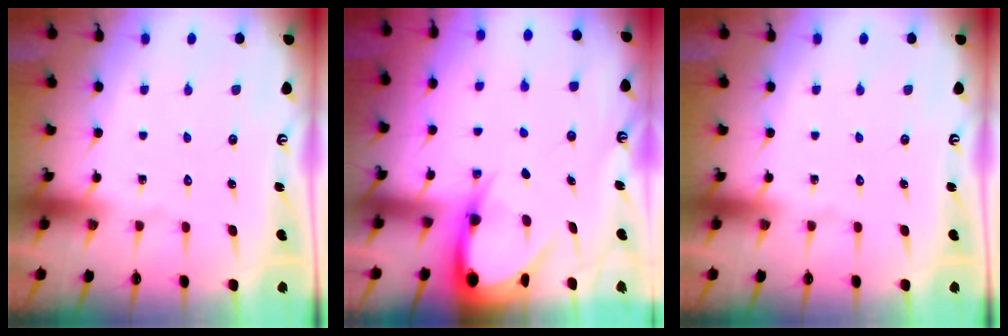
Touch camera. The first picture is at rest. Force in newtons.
{"total": 6.9, "press": 6.8, "slide": 0.8}
{"total": 0.0}